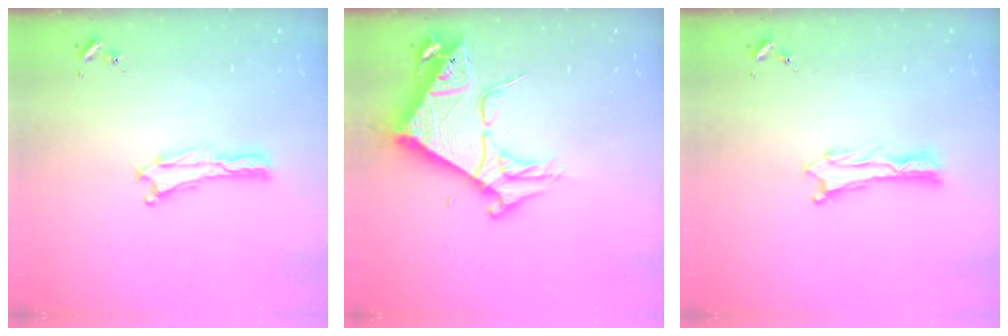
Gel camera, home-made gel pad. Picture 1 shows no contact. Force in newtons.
{"total": 8.8, "press": 8.7, "slide": 1.1}
{"total": 1.3, "press": 1.2, "slide": 0.1}